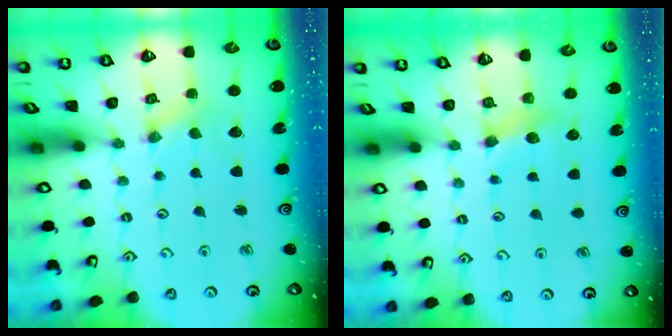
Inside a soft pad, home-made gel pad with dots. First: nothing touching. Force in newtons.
{"total": 4.6, "press": 4.6, "slide": 0.5}